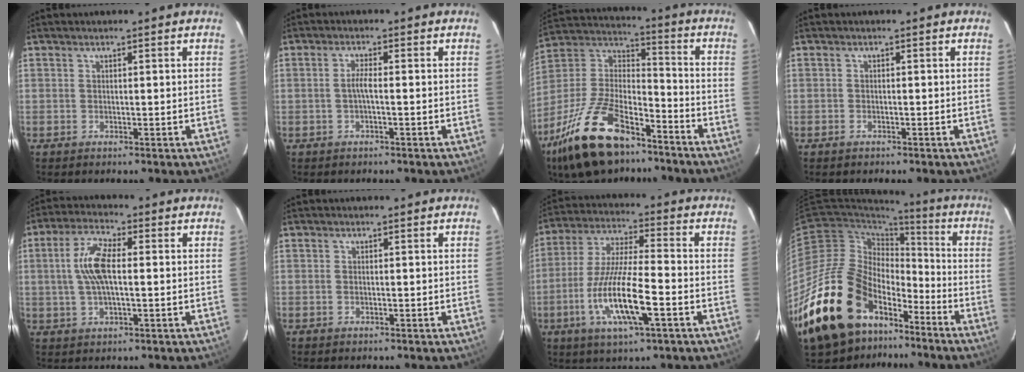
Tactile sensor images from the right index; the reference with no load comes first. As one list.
[{"total": 1.8, "force": [-0.6, 0.0, 1.7], "torque": [-0.034, 0.004, -0.013]}, {"total": 22.2, "force": [-14.4, 9.7, 13.8], "torque": [-0.288, -0.005, -0.255]}, {"total": 0.9, "force": [-0.8, 0.4, 0.1], "torque": [-0.003, 0.001, -0.015]}, {"total": 8.3, "force": [0.5, 3.2, 7.6], "torque": [-0.153, 0.013, 0.011]}, {"total": 0.0}, {"total": 14.5, "force": [-5.3, 2.7, 13.3], "torque": [-0.274, -0.014, -0.099]}, {"total": 27.5, "force": [-16.3, 16.4, 14.9], "torque": [-0.305, 0.006, -0.261]}]